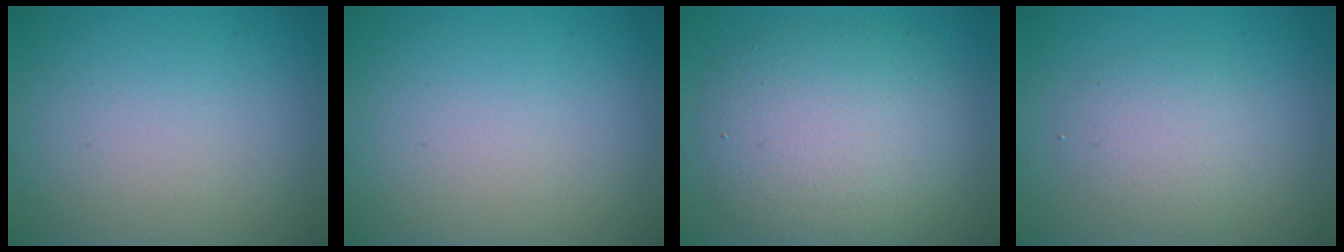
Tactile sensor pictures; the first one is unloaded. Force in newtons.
{"total": 0.0}
{"total": 6.9, "press": 6.9, "slide": 0.5}
{"total": 2.7, "press": 2.7, "slide": 0.0}